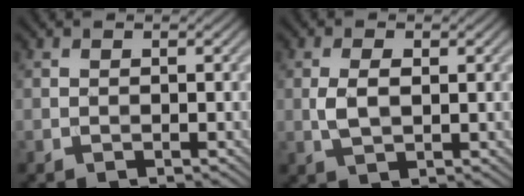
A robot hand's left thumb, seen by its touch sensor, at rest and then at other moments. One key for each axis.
{"total": 3.2, "fx": 0.2, "fy": 1.6, "fz": 2.8, "tx": -0.062, "ty": -0.003, "tz": 0.006}